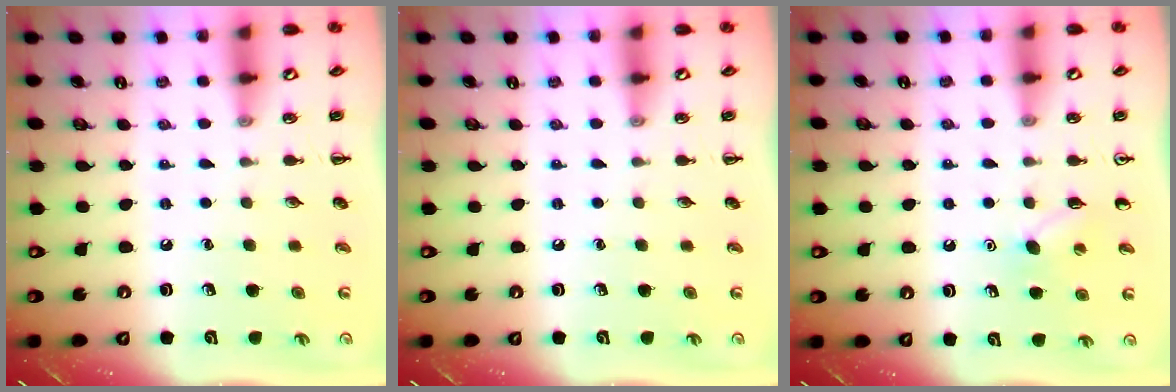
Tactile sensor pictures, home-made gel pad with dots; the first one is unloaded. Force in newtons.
{"total": 0.0}
{"total": 5.8, "press": 5.6, "slide": 1.5}